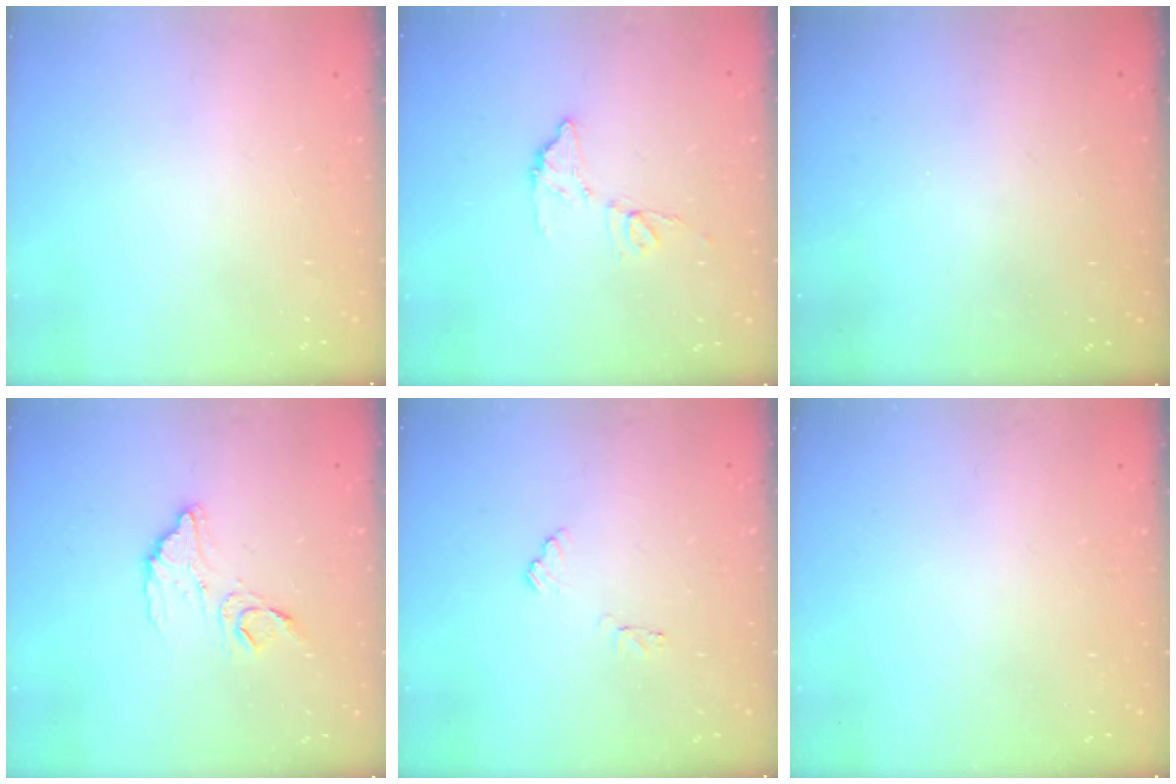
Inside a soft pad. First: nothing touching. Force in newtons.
{"total": 8.6, "press": 8.6, "slide": 0.2}
{"total": 3.2, "press": 3.2, "slide": 0.1}
{"total": 12.0, "press": 12.0, "slide": 0.8}
{"total": 5.4, "press": 5.4, "slide": 0.3}
{"total": 3.2, "press": 3.2, "slide": 0.1}